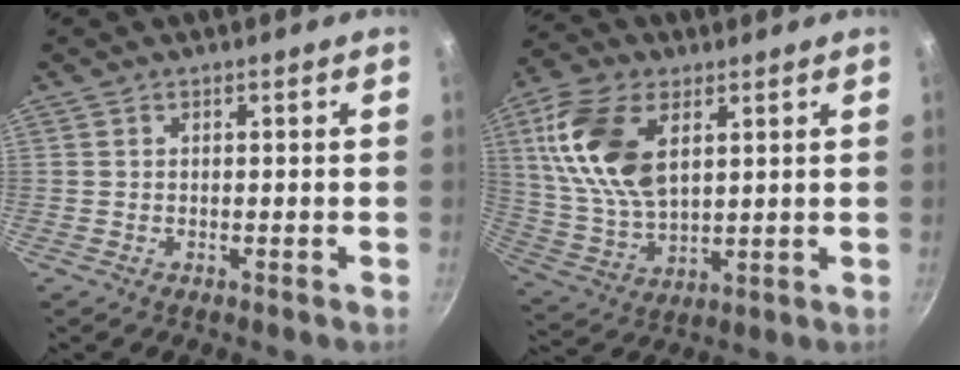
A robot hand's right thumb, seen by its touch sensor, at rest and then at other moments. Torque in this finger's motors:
{"motor_torque": [1.21, 2.36, 1.80, 0.31, 0.21]}